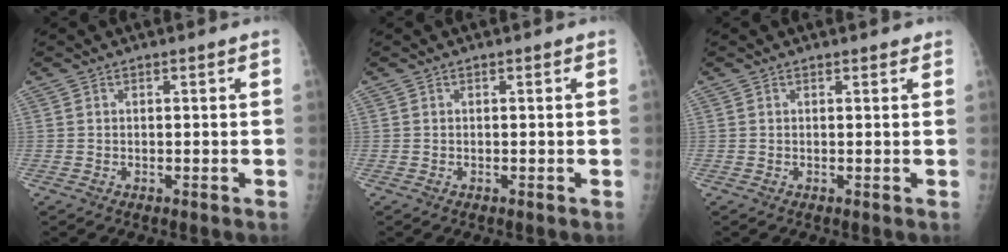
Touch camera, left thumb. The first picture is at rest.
{"total": 0.0}
{"total": 1.0, "force": [0.8, 0.4, 0.3], "torque": [-0.002, -0.002, 0.009]}